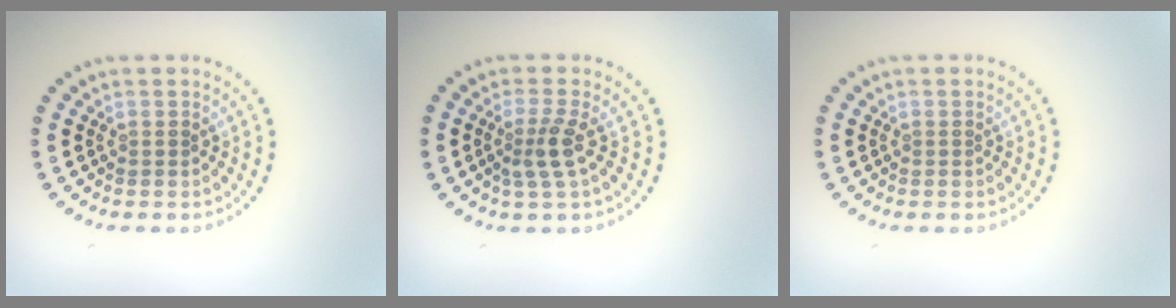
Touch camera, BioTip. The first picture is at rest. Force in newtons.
{"total": 2.4, "press": 1.8, "slide": 1.5}
{"total": 0.0}